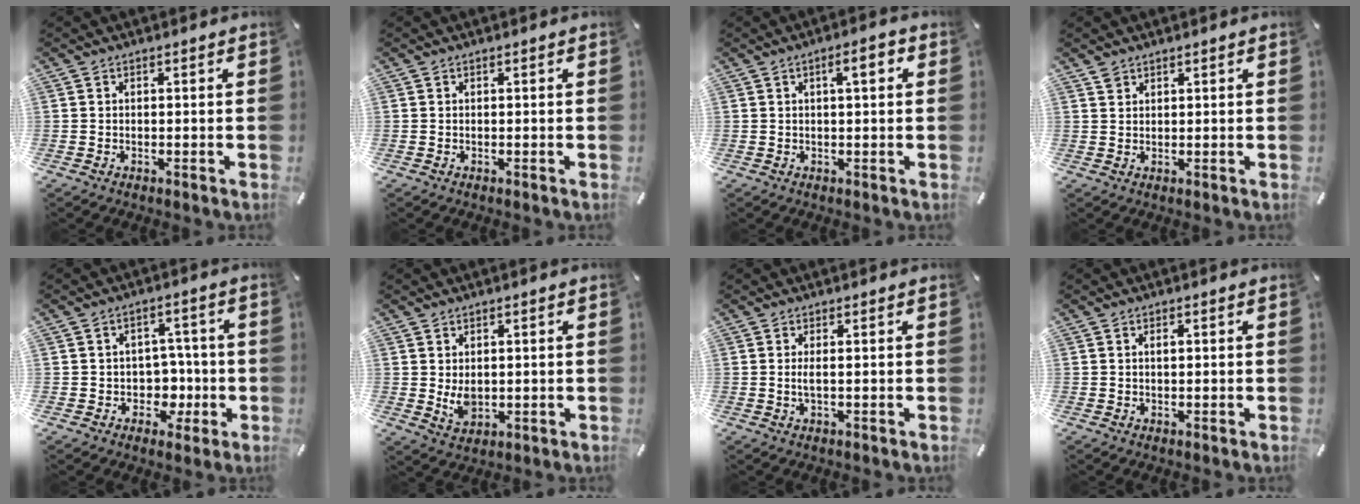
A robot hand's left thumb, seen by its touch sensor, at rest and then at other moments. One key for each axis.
{"total": 0.0}
{"total": 4.8, "fx": 1.5, "fy": 1.2, "fz": 4.3, "tx": -0.064, "ty": -0.002, "tz": 0.018}
{"total": 1.5, "fx": 1.3, "fy": 0.9, "fz": 0.2, "tx": -0.004, "ty": -0.002, "tz": 0.025}
{"total": 6.7, "fx": -0.7, "fy": 6.3, "fz": 1.9, "tx": -0.024, "ty": 0.003, "tz": -0.009}
{"total": 4.5, "fx": 0.5, "fy": 3.4, "fz": 2.8, "tx": -0.057, "ty": -0.005, "tz": 0.009}
{"total": 2.2, "fx": 0.2, "fy": 0.3, "fz": 2.2, "tx": -0.042, "ty": -0.005, "tz": 0.003}
{"total": 0.9, "fx": 0.2, "fy": 0.4, "fz": 0.8, "tx": -0.016, "ty": 0.002, "tz": 0.003}